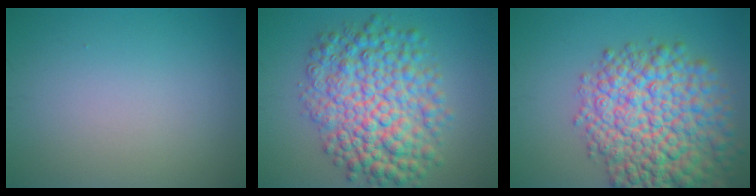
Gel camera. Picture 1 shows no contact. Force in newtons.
{"total": 9.3, "press": 9.3, "slide": 0.1}
{"total": 11.9, "press": 11.9, "slide": 0.3}